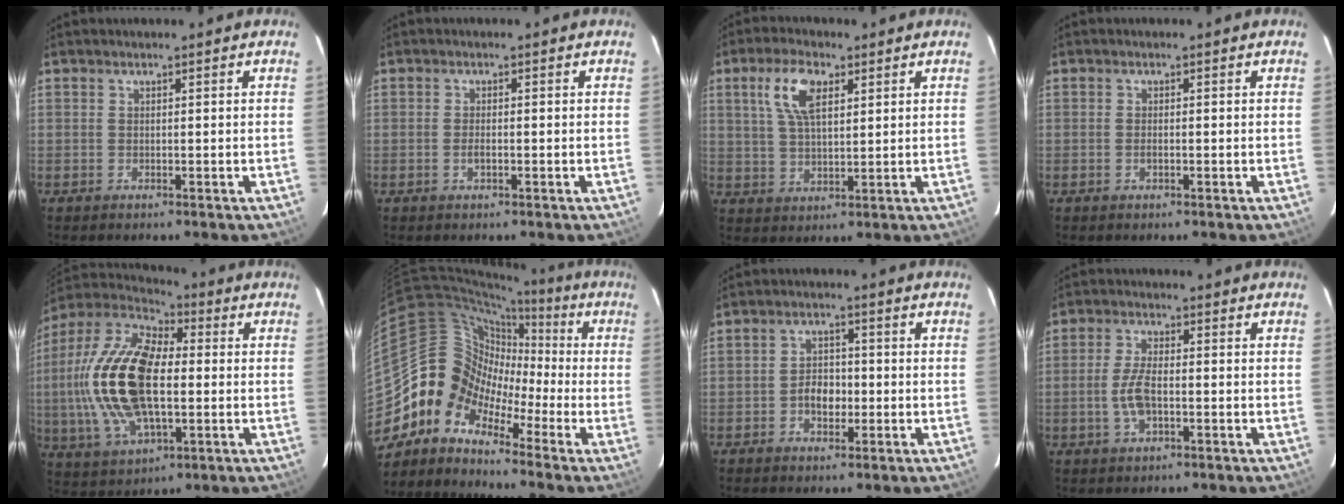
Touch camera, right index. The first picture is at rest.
{"total": 1.3, "force": [-0.5, 0.5, 1.1], "torque": [-0.024, 0.001, -0.010]}
{"total": 8.2, "force": [3.4, 3.6, 6.5], "torque": [-0.128, 0.015, 0.068]}
{"total": 0.8, "force": [-0.3, 0.3, 0.6], "torque": [-0.013, 0.001, -0.007]}
{"total": 23.2, "force": [-0.5, 11.5, 20.2], "torque": [-0.427, 0.010, -0.011]}
{"total": 9.3, "force": [-5.0, 7.7, 1.8], "torque": [-0.035, 0.049, -0.133]}
{"total": 4.3, "force": [-1.4, 3.1, 2.7], "torque": [-0.050, 0.010, -0.021]}
{"total": 5.8, "force": [-1.4, 2.4, 5.1], "torque": [-0.109, 0.003, -0.026]}